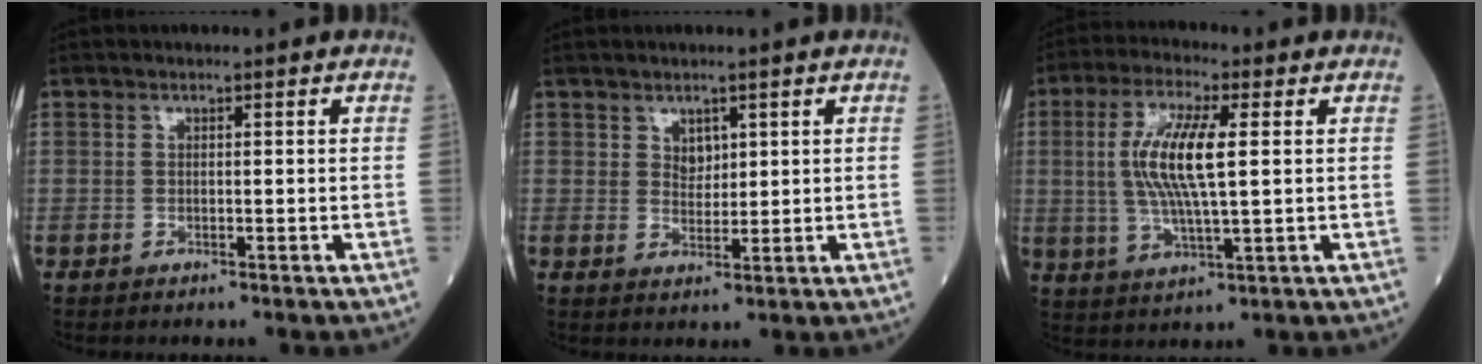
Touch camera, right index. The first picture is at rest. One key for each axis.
{"total": 2.3, "fx": 1.2, "fy": 1.5, "fz": 1.2, "tx": -0.019, "ty": 0.000, "tz": 0.025}
{"total": 10.4, "fx": 1.5, "fy": 1.7, "fz": 10.1, "tx": -0.210, "ty": 0.001, "tz": 0.028}